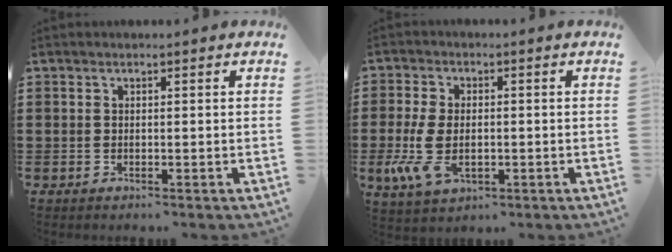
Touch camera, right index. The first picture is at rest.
{"total": 7.2, "force": [-1.6, 4.1, 5.7], "torque": [-0.147, -0.010, -0.034]}